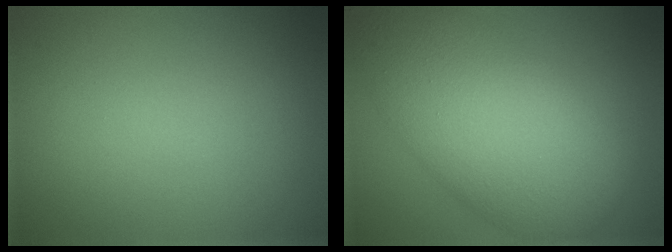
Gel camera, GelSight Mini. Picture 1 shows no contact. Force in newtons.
{"total": 10.9, "press": 10.9, "slide": 0.1}